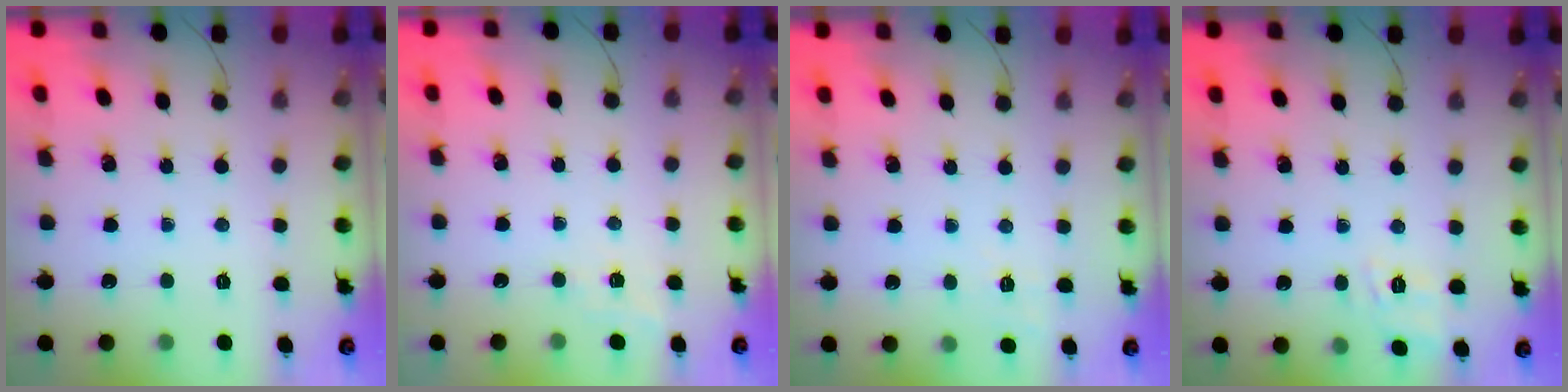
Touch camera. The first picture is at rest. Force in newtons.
{"total": 4.5, "press": 4.3, "slide": 1.5}
{"total": 3.8, "press": 3.4, "slide": 1.6}
{"total": 4.8, "press": 4.5, "slide": 1.7}